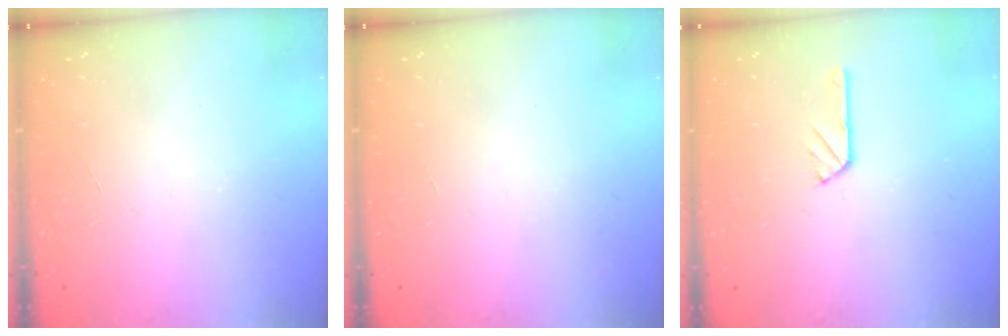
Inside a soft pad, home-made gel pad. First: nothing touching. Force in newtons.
{"total": 0.0}
{"total": 2.9, "press": 2.9, "slide": 0.5}